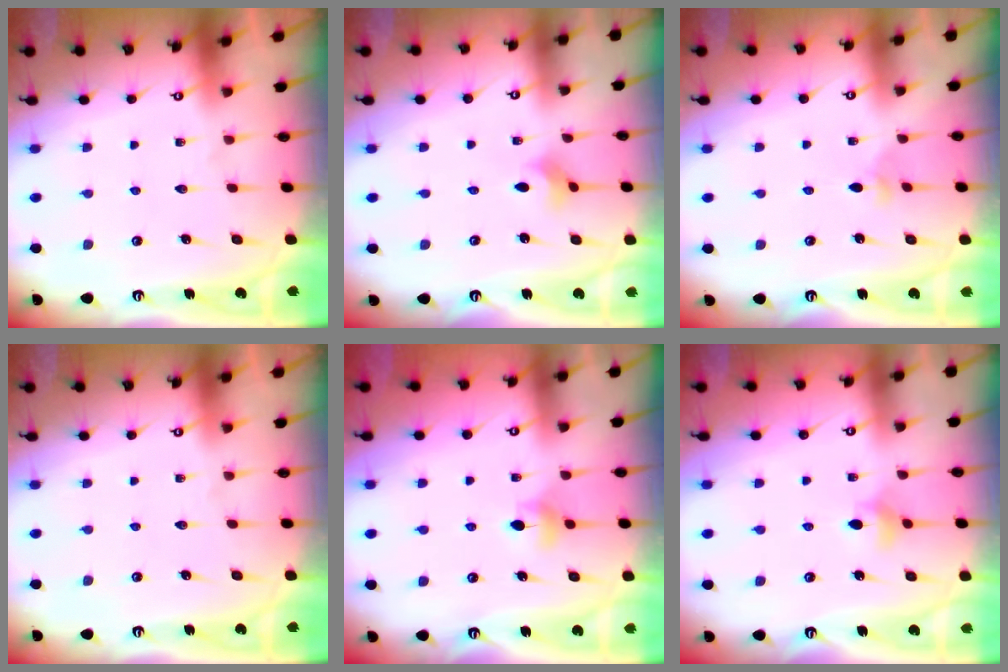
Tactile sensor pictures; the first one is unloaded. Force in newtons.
{"total": 2.9, "press": 2.8, "slide": 0.6}
{"total": 2.3, "press": 2.3, "slide": 0.5}
{"total": 0.0}
{"total": 4.8, "press": 4.8, "slide": 0.7}
{"total": 4.8, "press": 4.7, "slide": 0.8}